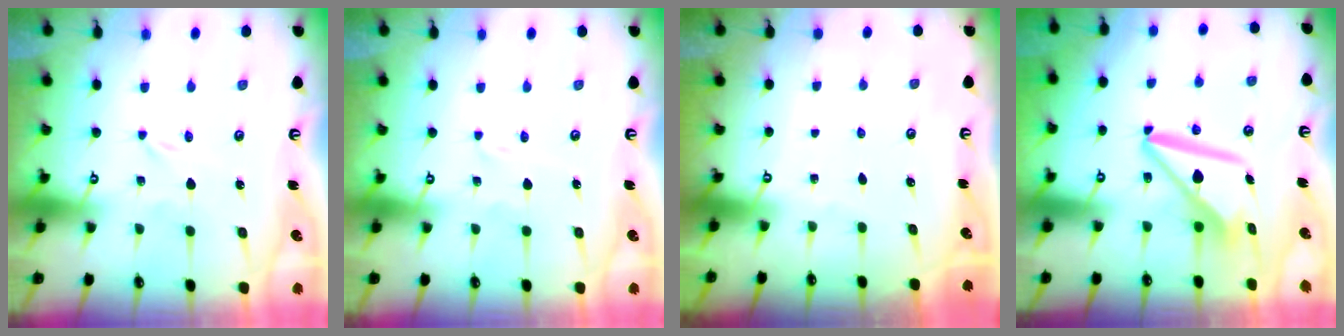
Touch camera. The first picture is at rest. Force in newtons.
{"total": 0.9, "press": 0.9, "slide": 0.1}
{"total": 0.0}
{"total": 10.7, "press": 10.6, "slide": 1.4}